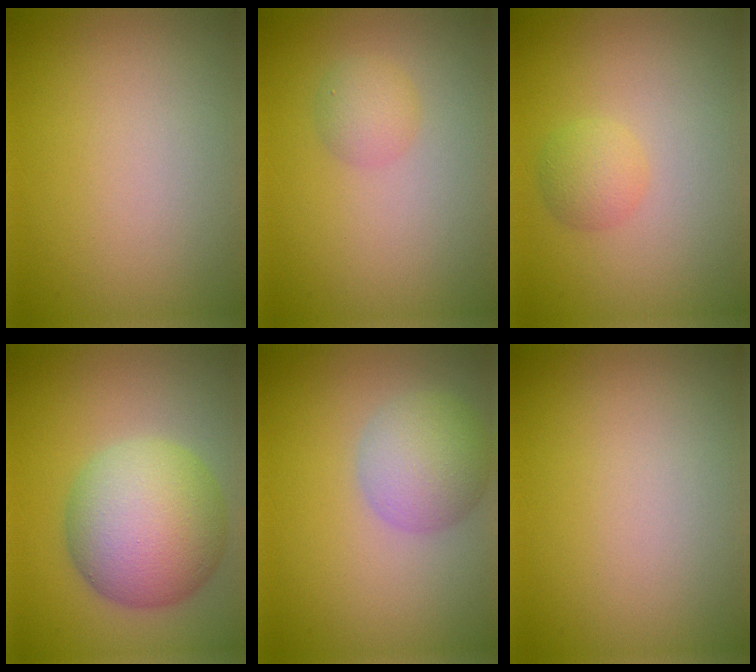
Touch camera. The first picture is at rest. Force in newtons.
{"total": 1.7, "press": 1.7, "slide": 0.1}
{"total": 1.9, "press": 1.9, "slide": 0.1}
{"total": 9.0, "press": 9.0, "slide": 0.4}
{"total": 4.3, "press": 4.3, "slide": 0.3}
{"total": 0.0}